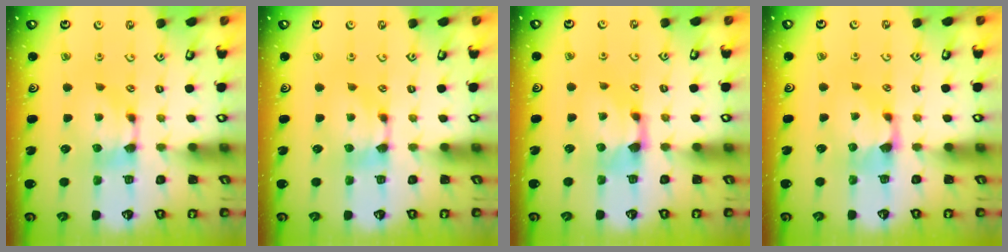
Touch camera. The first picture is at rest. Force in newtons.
{"total": 0.0}
{"total": 1.6, "press": 1.1, "slide": 1.1}
{"total": 0.6, "press": 0.0, "slide": 0.6}